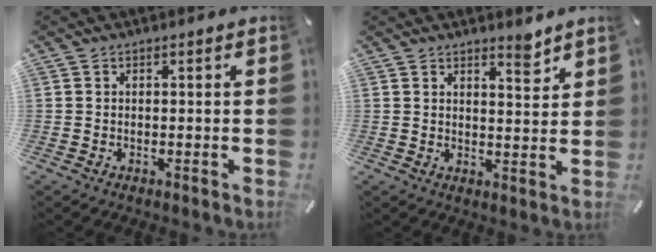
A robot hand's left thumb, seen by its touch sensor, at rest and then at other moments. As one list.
[{"total": 4.5, "force": [3.8, 1.3, 2.0], "torque": [-0.008, -0.035, 0.060]}]